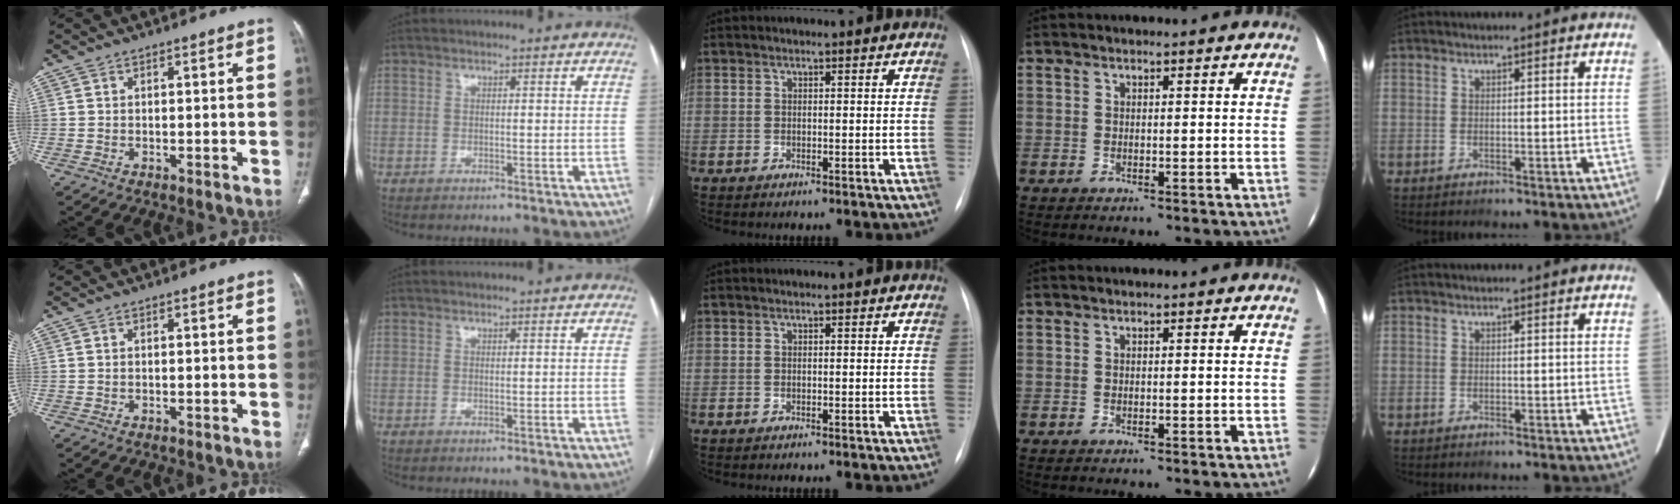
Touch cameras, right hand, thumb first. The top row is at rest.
{}